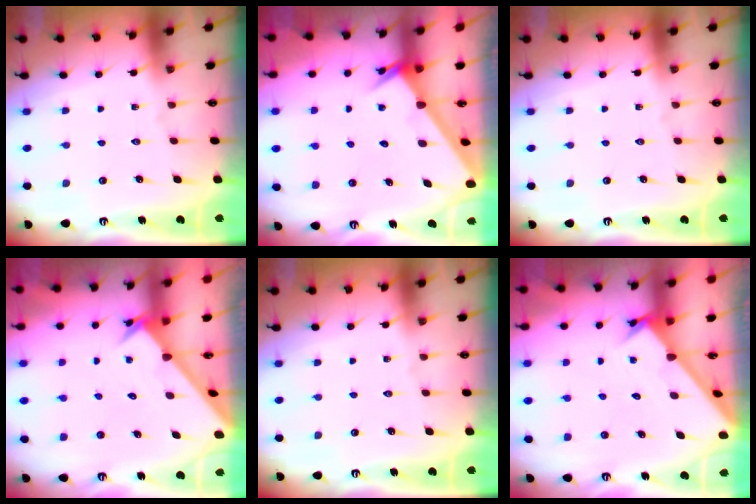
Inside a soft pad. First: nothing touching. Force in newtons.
{"total": 2.6, "press": 2.6, "slide": 0.1}
{"total": 0.0}
{"total": 2.5, "press": 2.5, "slide": 0.2}
{"total": 0.0}
{"total": 1.7, "press": 1.7, "slide": 0.1}